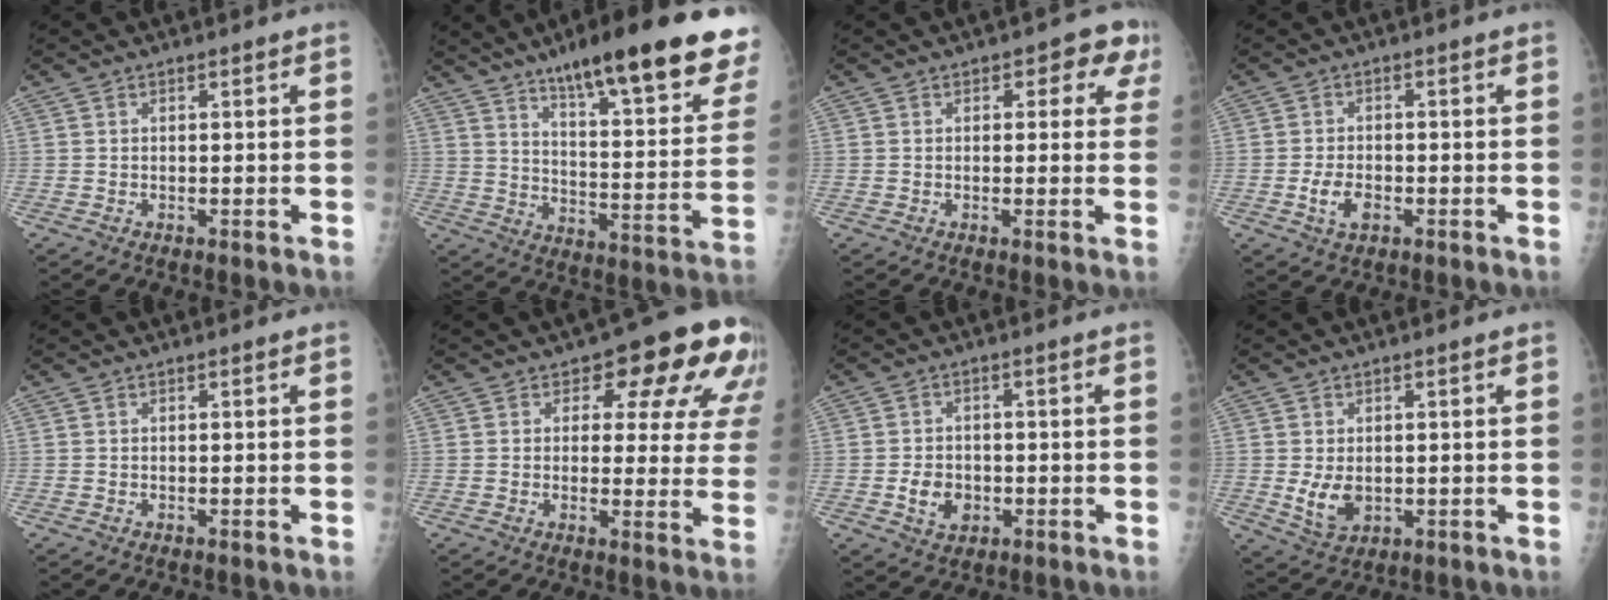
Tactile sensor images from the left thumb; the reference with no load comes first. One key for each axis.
{"total": 26.7, "fx": 18.0, "fy": 5.4, "fz": 19.0, "tx": -0.239, "ty": -0.060, "tz": 0.255}
{"total": 5.0, "fx": 2.1, "fy": 3.1, "fz": 3.4, "tx": 0.007, "ty": -0.001, "tz": 0.012}
{"total": 4.2, "fx": -1.5, "fy": 2.5, "fz": 3.0, "tx": -0.055, "ty": 0.006, "tz": -0.024}
{"total": 0.0}
{"total": 14.0, "fx": 7.1, "fy": 7.2, "fz": 9.7, "tx": -0.060, "ty": -0.030, "tz": 0.070}
{"total": 5.1, "fx": -1.3, "fy": 3.9, "fz": 2.9, "tx": -0.036, "ty": 0.006, "tz": -0.018}
{"total": 5.0, "fx": -0.2, "fy": 3.4, "fz": 3.7, "tx": -0.058, "ty": -0.012, "tz": 0.010}